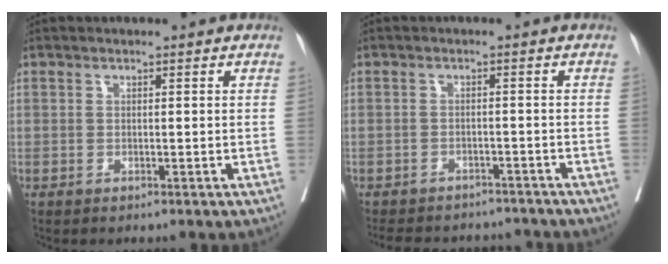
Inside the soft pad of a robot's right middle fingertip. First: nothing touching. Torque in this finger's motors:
{"motor_torque": [0.83, -0.83, 0.09, 0.02]}